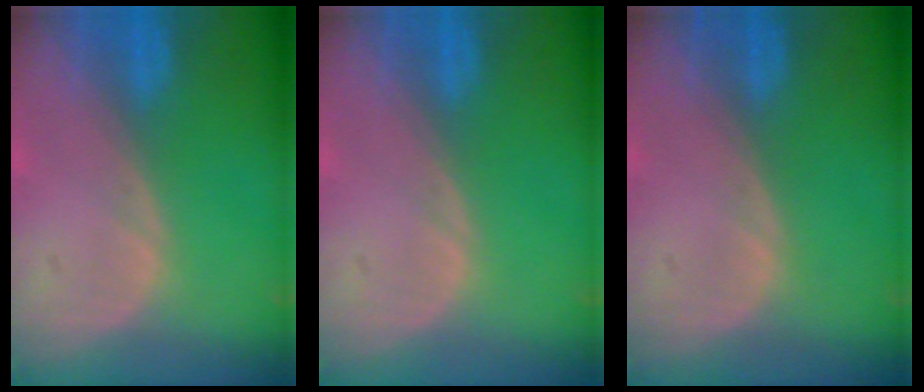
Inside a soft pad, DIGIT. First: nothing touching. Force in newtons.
{"total": 0.0}
{"total": 0.0}